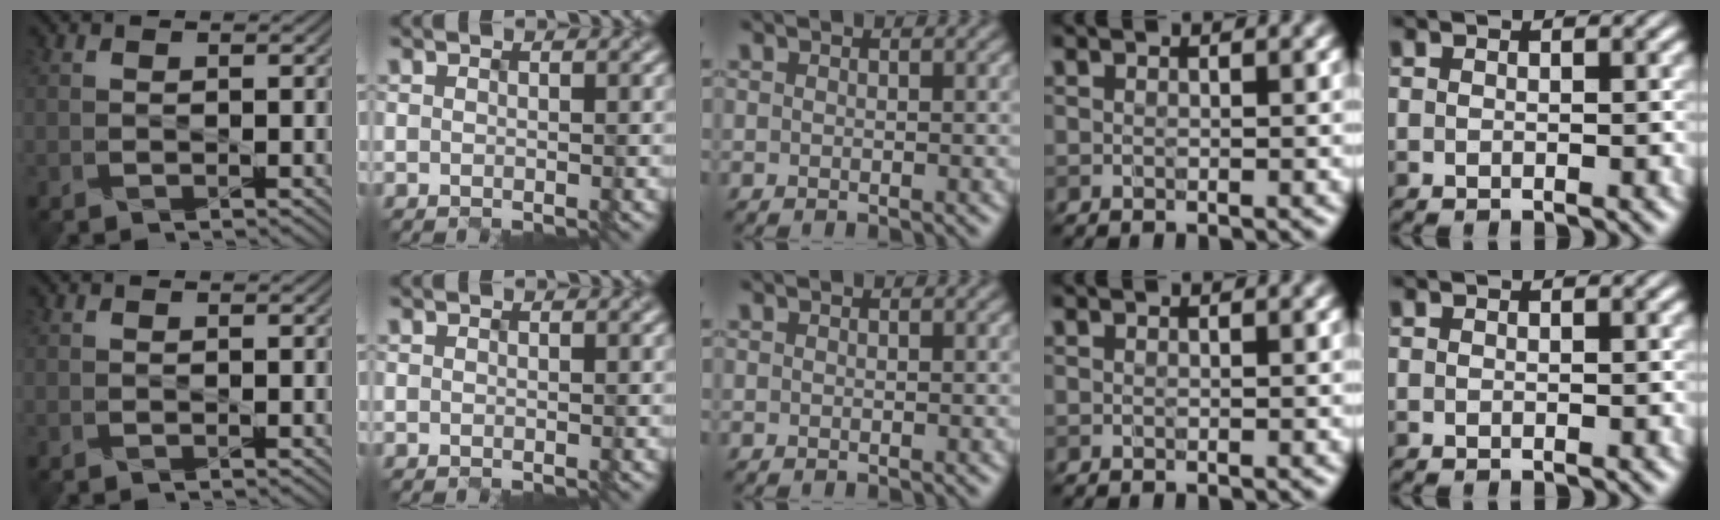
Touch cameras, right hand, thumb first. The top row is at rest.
{}